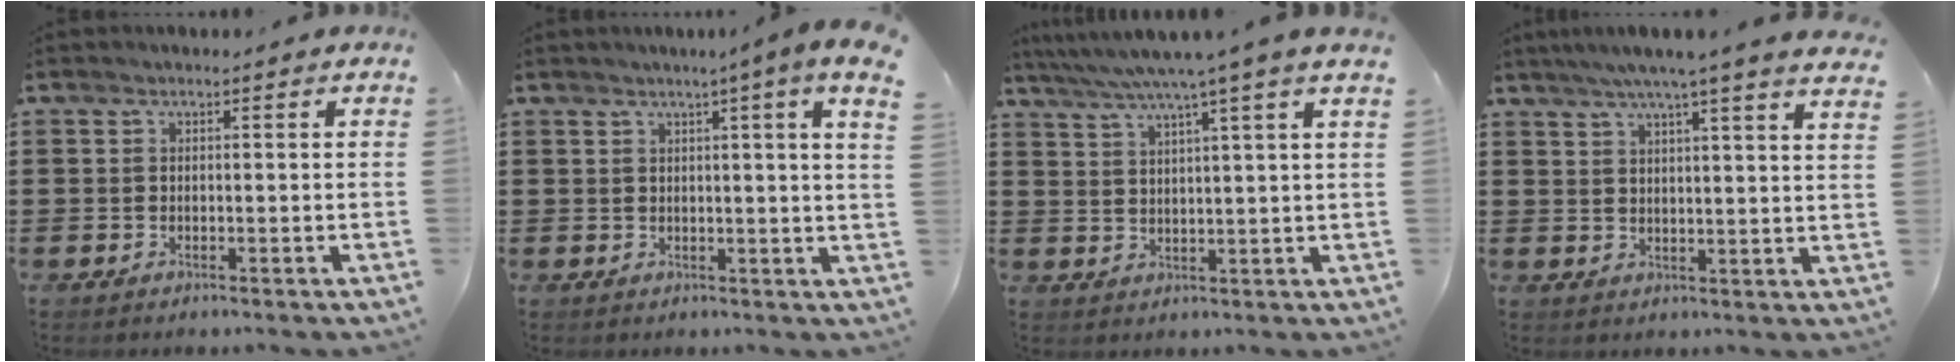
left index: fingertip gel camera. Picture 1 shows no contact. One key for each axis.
{"total": 3.8, "fx": 2.4, "fy": -1.1, "fz": 2.7, "tx": -0.047, "ty": -0.011, "tz": 0.037}
{"total": 5.3, "fx": 4.4, "fy": -0.8, "fz": 3.0, "tx": -0.071, "ty": -0.019, "tz": 0.072}
{"total": 5.2, "fx": 4.5, "fy": -0.8, "fz": 2.5, "tx": -0.062, "ty": -0.017, "tz": 0.076}